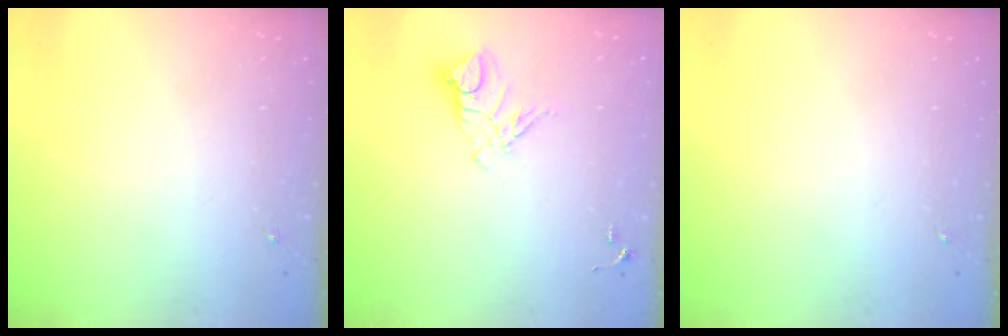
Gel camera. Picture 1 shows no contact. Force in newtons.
{"total": 9.4, "press": 9.4, "slide": 0.9}
{"total": 0.0}